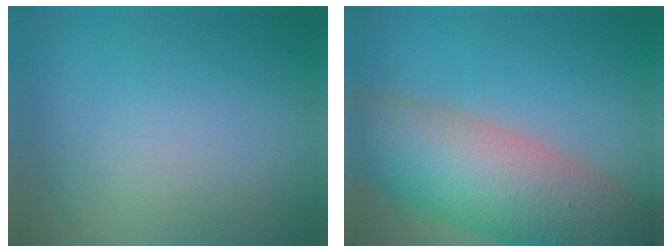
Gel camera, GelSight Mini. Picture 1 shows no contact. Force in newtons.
{"total": 11.8, "press": 11.7, "slide": 0.7}